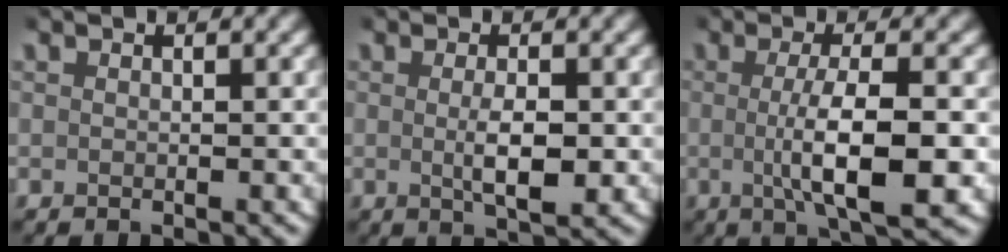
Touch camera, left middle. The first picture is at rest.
{"total": 3.2, "force": [-0.3, 1.0, 3.1], "torque": [-0.050, -0.008, -0.002]}
{"total": 6.0, "force": [-0.7, 1.2, 5.8], "torque": [-0.096, -0.007, -0.011]}